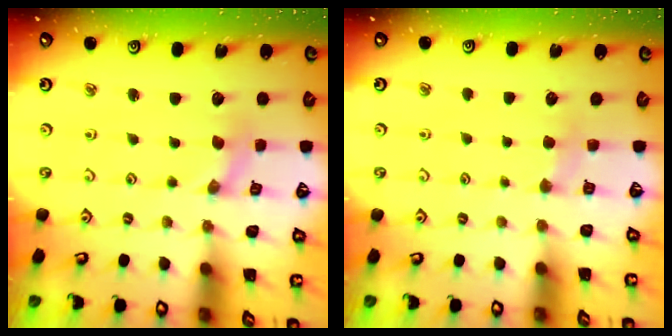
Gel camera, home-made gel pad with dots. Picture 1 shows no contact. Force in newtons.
{"total": 1.9, "press": 1.8, "slide": 0.4}